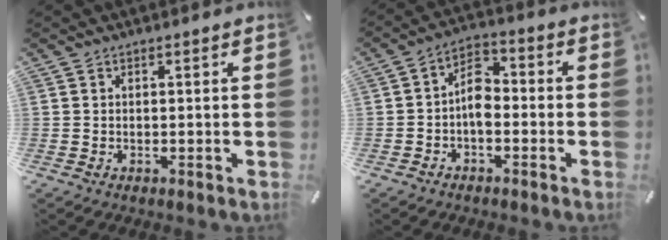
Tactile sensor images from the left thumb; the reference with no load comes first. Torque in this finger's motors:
{"motor_torque": [0.06, 1.19, 0.57, 0.02, 0.26]}